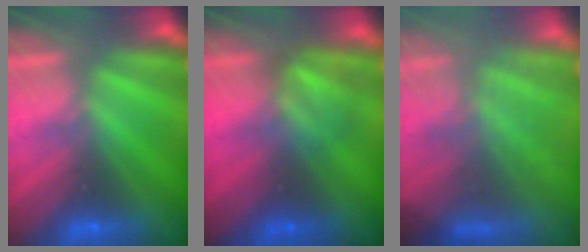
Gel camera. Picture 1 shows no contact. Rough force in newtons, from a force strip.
{"total": 3.0}
{"total": 7.7}